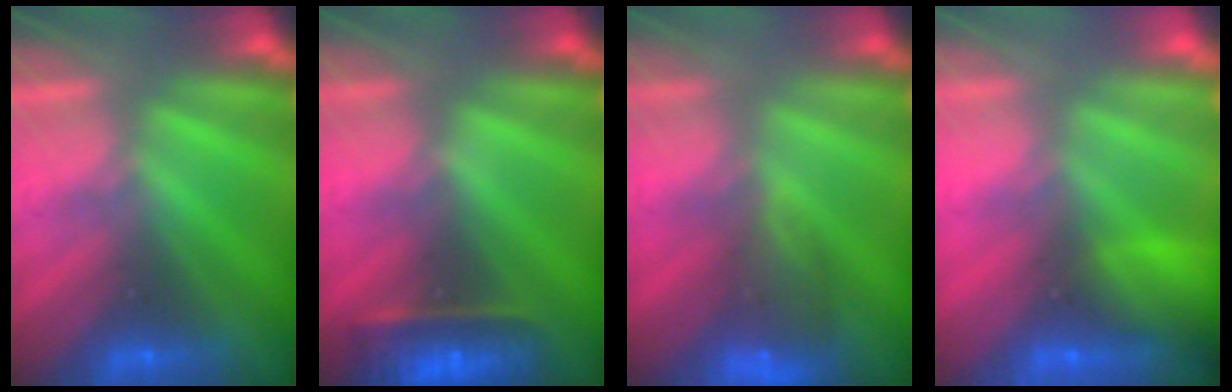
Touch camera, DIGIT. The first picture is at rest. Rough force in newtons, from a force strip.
{"total": 6.9}
{"total": 8.7}
{"total": 7.8}